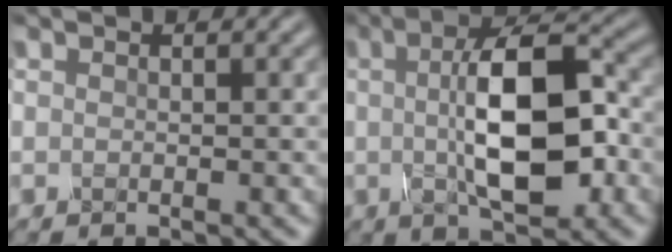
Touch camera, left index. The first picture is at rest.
{"total": 9.6, "force": [0.1, 3.5, 8.9], "torque": [-0.147, 0.010, 0.000]}